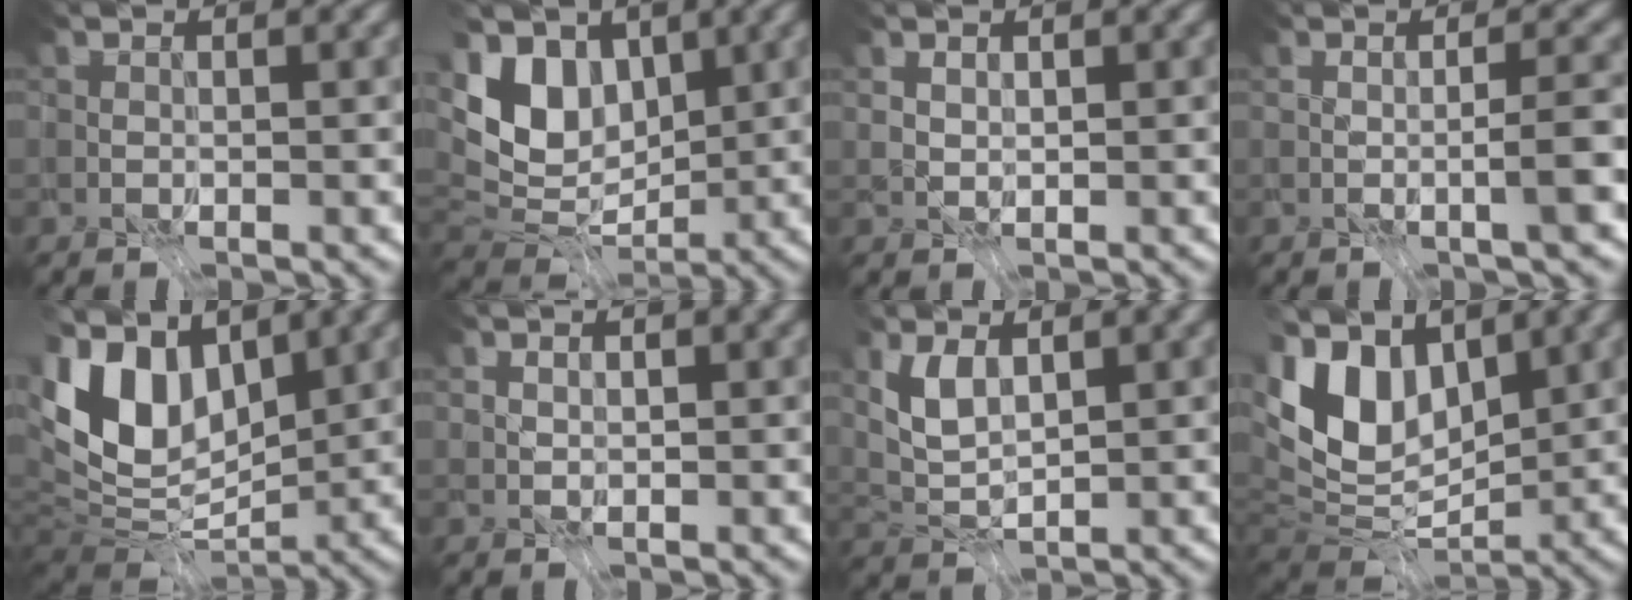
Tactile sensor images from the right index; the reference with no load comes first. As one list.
[{"total": 5.1, "force": [0.9, 2.7, 4.2], "torque": [-0.073, -0.001, 0.019]}, {"total": 0.7, "force": [0.6, -0.4, -0.2], "torque": [-0.004, -0.001, 0.023]}, {"total": 3.4, "force": [-2.2, -0.9, 2.4], "torque": [-0.032, -0.009, -0.031]}, {"total": 9.2, "force": [2.2, 5.2, 7.3], "torque": [-0.165, 0.010, 0.042]}, {"total": 0.7, "force": [0.6, 0.2, 0.2], "torque": [-0.018, 0.006, 0.020]}, {"total": 1.0, "force": [0.2, -1.0, 0.2], "torque": [-0.008, -0.005, 0.017]}, {"total": 7.4, "force": [2.0, 4.0, 5.9], "torque": [-0.132, 0.004, 0.042]}]